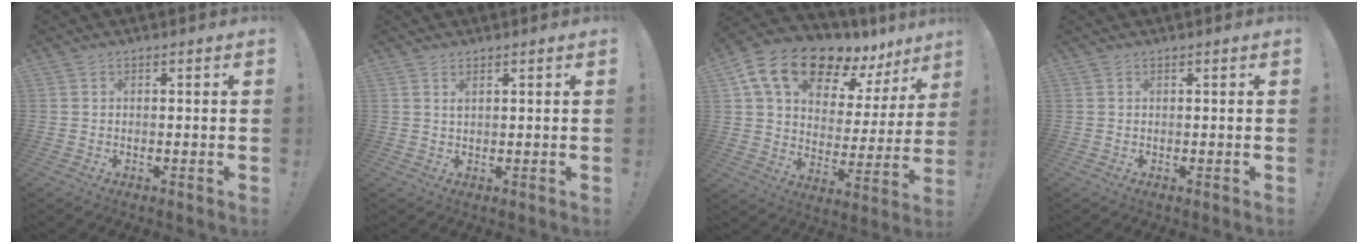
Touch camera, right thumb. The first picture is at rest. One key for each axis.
{"total": 1.0, "fx": 0.7, "fy": 0.2, "fz": 0.7, "tx": -0.013, "ty": -0.001, "tz": 0.013}
{"total": 17.2, "fx": 12.4, "fy": 8.1, "fz": 8.7, "tx": -0.154, "ty": -0.088, "tz": 0.221}
{"total": 0.0}